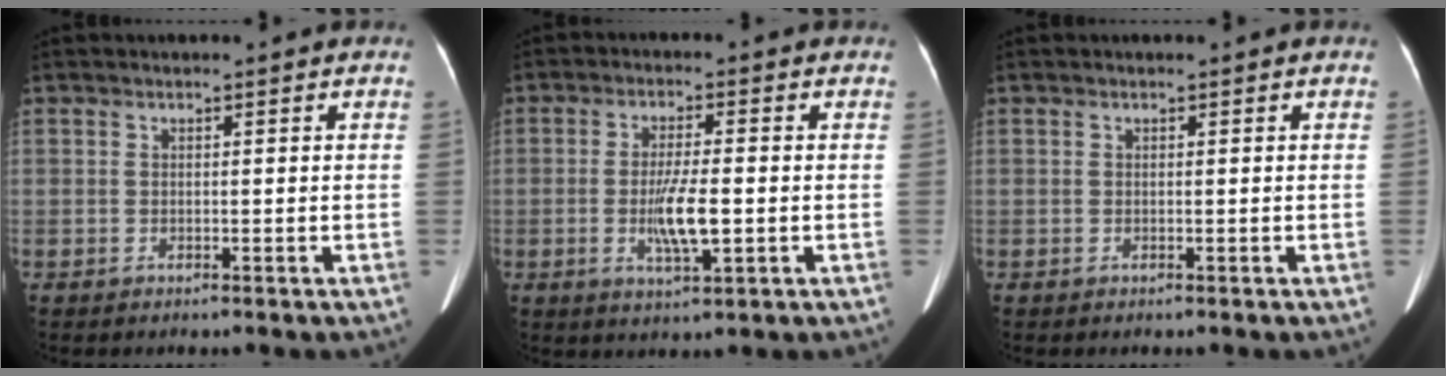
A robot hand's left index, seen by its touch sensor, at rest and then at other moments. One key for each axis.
{"total": 5.9, "fx": -1.6, "fy": 0.9, "fz": 5.6, "tx": -0.109, "ty": -0.028, "tz": -0.029}
{"total": 0.0}